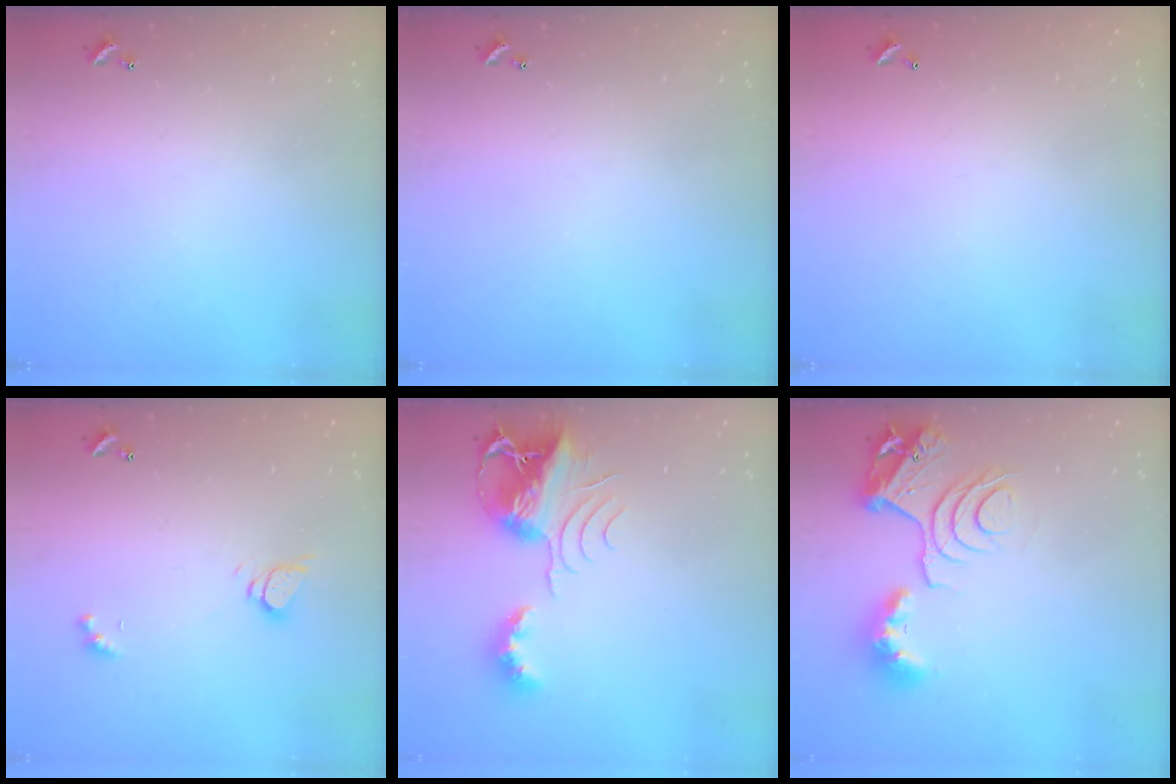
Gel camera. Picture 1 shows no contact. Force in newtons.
{"total": 0.0}
{"total": 2.8, "press": 2.8, "slide": 0.1}
{"total": 3.5, "press": 3.4, "slide": 0.4}
{"total": 10.3, "press": 10.2, "slide": 1.2}
{"total": 12.1, "press": 12.0, "slide": 1.4}